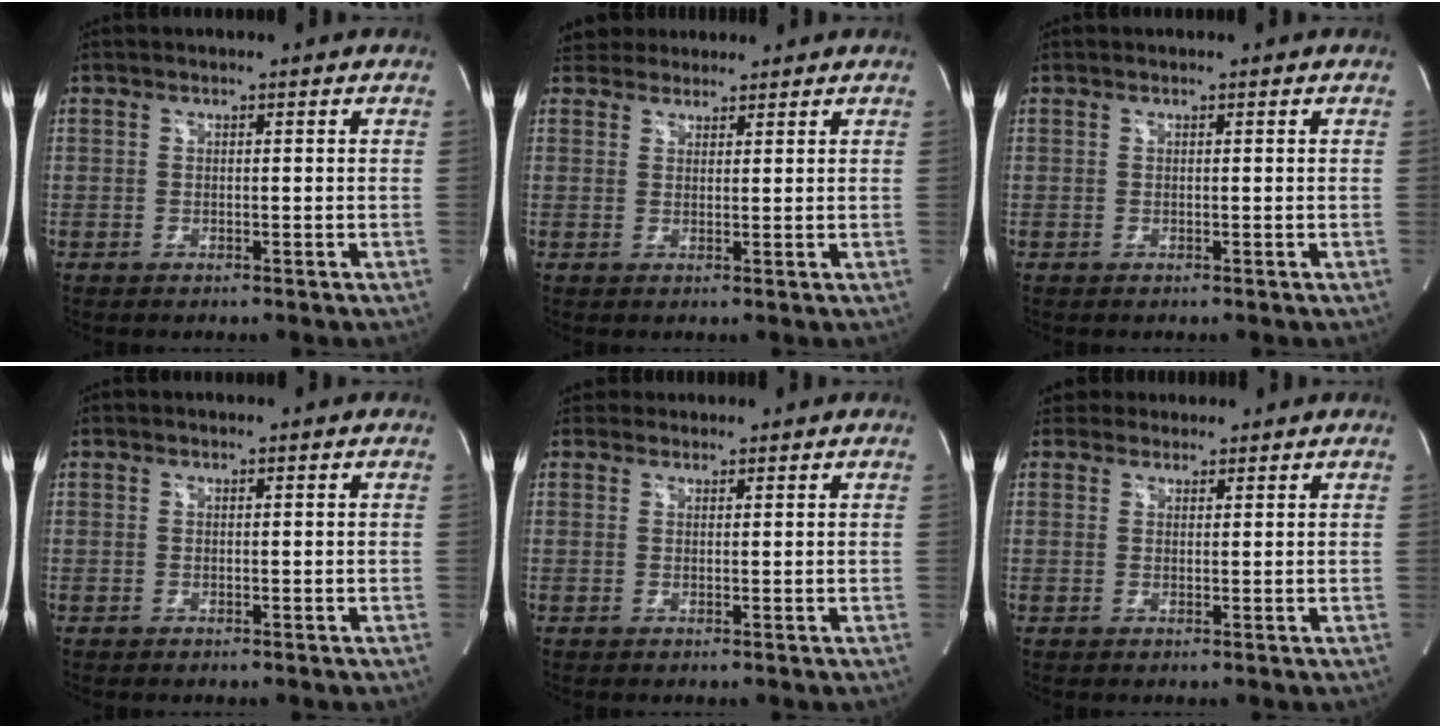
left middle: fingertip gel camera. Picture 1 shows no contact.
{"total": 4.3, "force": [3.9, 1.8, 0.3], "torque": [-0.003, 0.029, 0.066]}
{"total": 0.0}
{"total": 0.0}
{"total": 2.0, "force": [1.8, 0.9, -0.3], "torque": [0.006, 0.019, 0.028]}
{"total": 2.8, "force": [2.5, 1.2, -0.3], "torque": [0.010, 0.022, 0.040]}